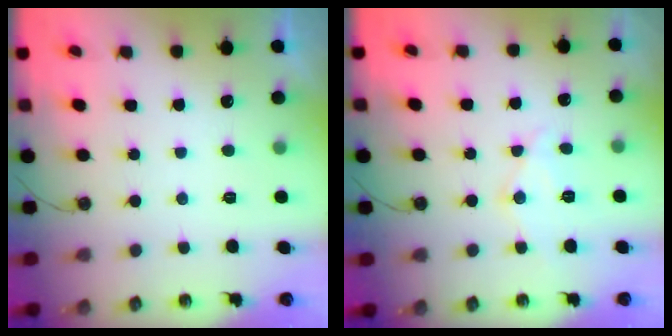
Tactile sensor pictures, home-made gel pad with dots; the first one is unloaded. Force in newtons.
{"total": 11.3, "press": 11.3, "slide": 1.1}